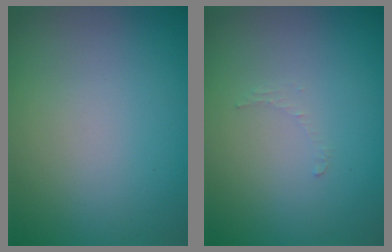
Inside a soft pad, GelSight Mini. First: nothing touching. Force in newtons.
{"total": 0.7, "press": 0.7, "slide": 0.1}